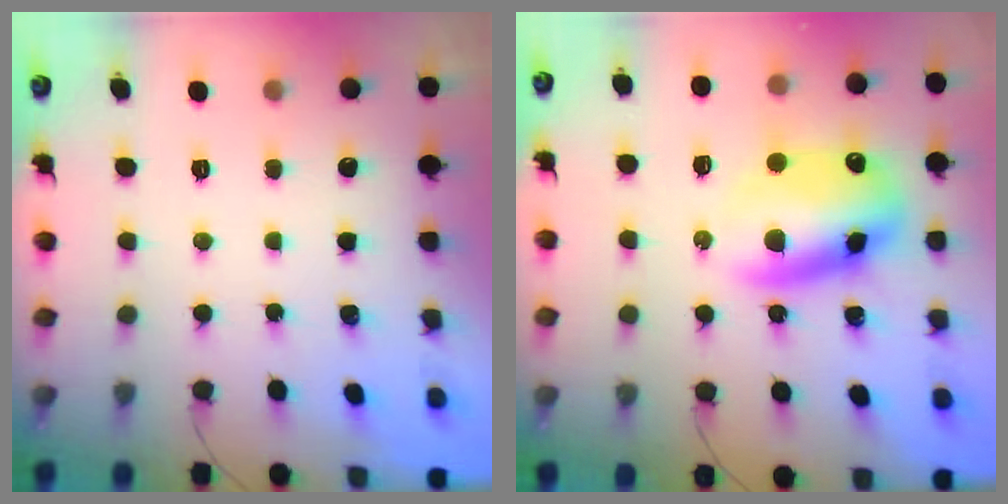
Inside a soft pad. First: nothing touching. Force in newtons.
{"total": 13.4, "press": 13.2, "slide": 2.7}